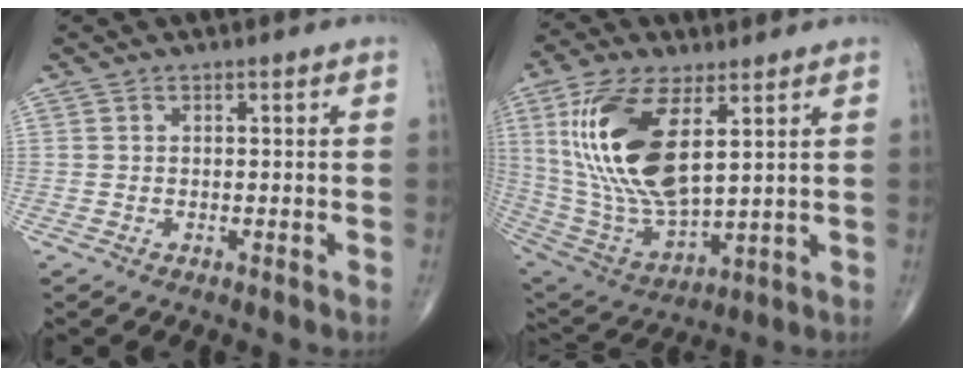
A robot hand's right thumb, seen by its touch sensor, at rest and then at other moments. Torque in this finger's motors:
{"motor_torque": [-0.44, 2.19, 1.86, 0.91, 0.76]}